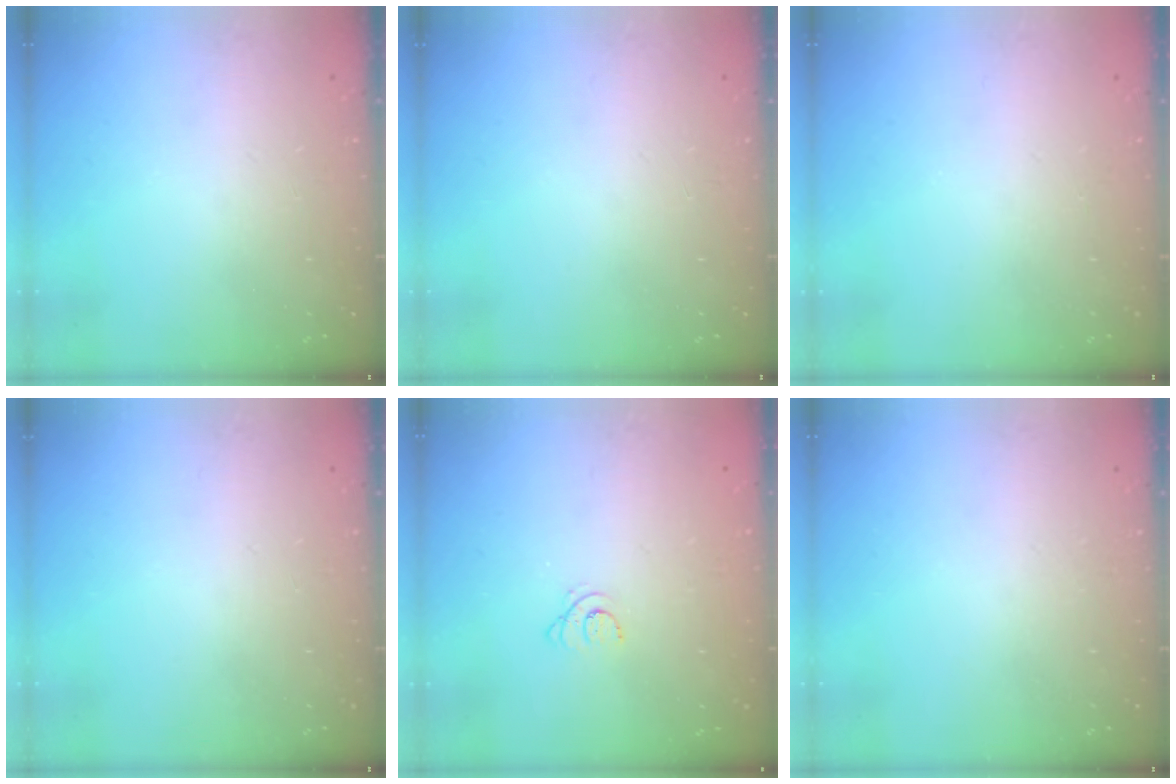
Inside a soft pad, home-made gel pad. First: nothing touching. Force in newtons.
{"total": 0.0}
{"total": 0.0}
{"total": 0.0}
{"total": 3.5, "press": 3.4, "slide": 0.4}
{"total": 0.0}